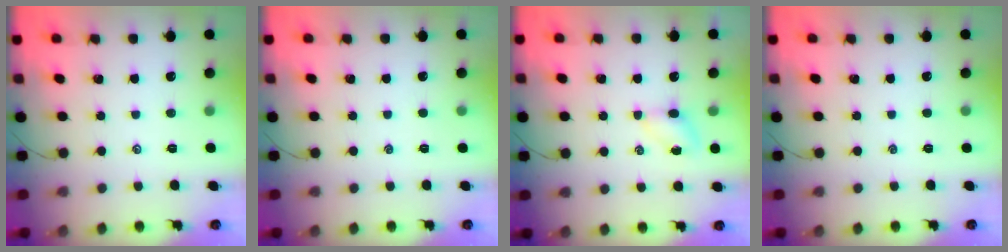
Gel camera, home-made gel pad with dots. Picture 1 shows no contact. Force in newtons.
{"total": 0.0}
{"total": 4.0, "press": 3.8, "slide": 1.2}
{"total": 0.0}